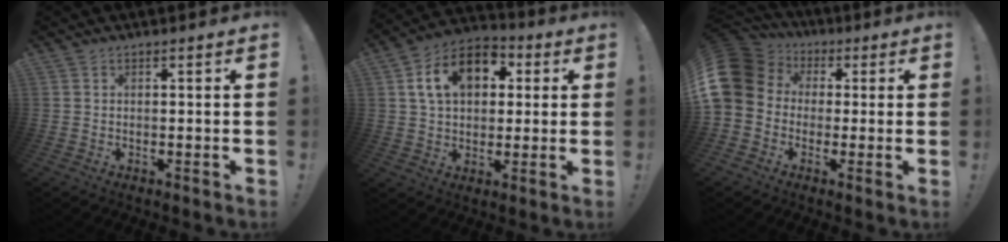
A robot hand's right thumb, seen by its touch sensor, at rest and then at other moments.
{"total": 15.0, "force": [4.9, 10.5, 9.5], "torque": [-0.152, 0.000, 0.094]}
{"total": 13.0, "force": [1.4, 11.0, 6.9], "torque": [-0.139, 0.011, 0.030]}